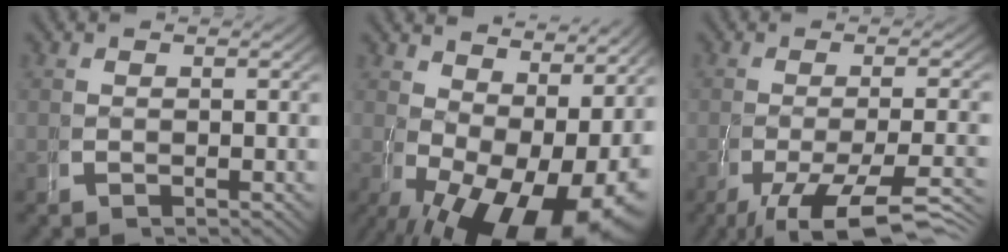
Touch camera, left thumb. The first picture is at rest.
{"total": 11.5, "force": [-1.9, 6.9, 9.0], "torque": [-0.129, -0.058, 0.007]}
{"total": 8.5, "force": [-4.8, 3.4, 6.1], "torque": [-0.095, -0.026, -0.053]}